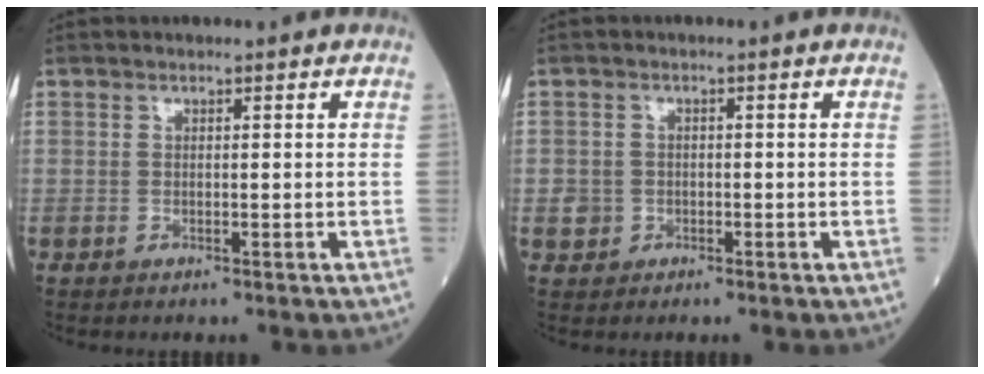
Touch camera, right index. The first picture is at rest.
{"total": 1.9, "force": [-0.6, 1.8, 0.3], "torque": [-0.003, 0.006, -0.009]}